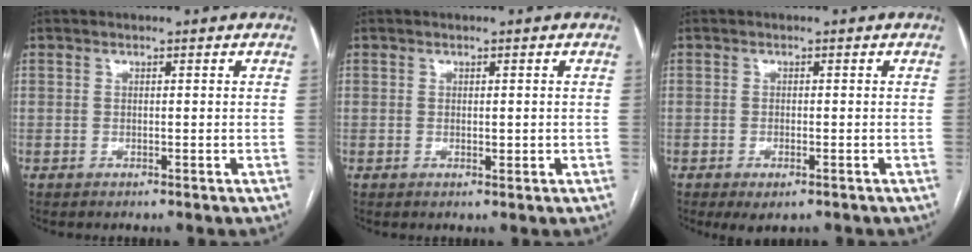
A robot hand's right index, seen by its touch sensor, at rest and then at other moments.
{"total": 1.0, "force": [-0.1, 0.4, 0.9], "torque": [-0.013, -0.002, 0.001]}
{"total": 3.0, "force": [-1.8, 1.1, 2.2], "torque": [-0.034, -0.003, -0.019]}